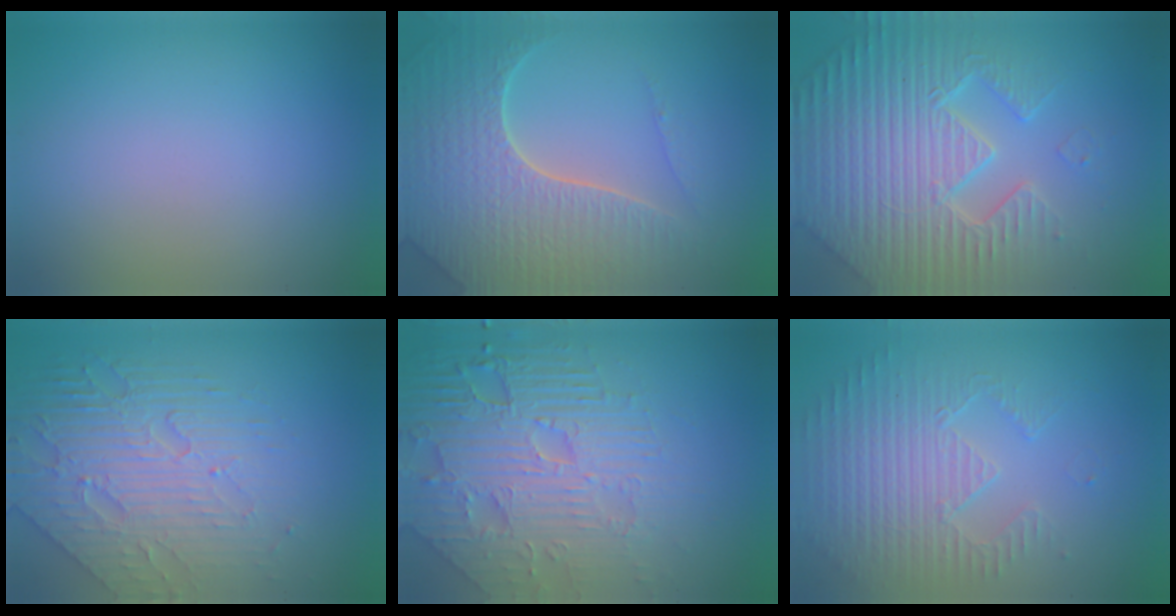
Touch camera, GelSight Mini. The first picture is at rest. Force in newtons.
{"total": 7.1, "press": 6.9, "slide": 1.7}
{"total": 7.7, "press": 7.4, "slide": 2.0}
{"total": 6.3, "press": 5.1, "slide": 3.7}
{"total": 8.3, "press": 6.2, "slide": 5.5}
{"total": 3.8, "press": 3.6, "slide": 1.1}